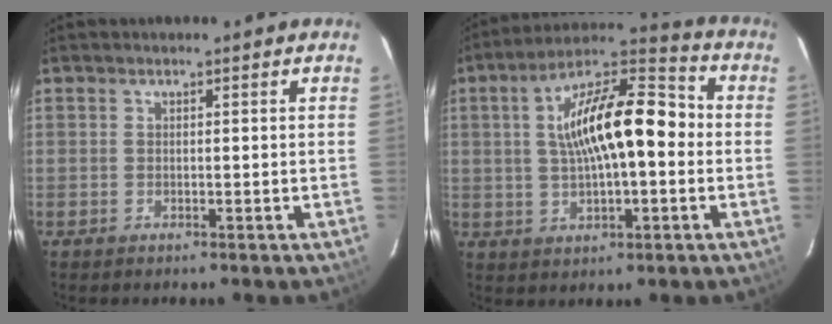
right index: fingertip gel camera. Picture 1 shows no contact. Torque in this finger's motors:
{"motor_torque": [0.76, -0.08, 1.05, 0.21]}